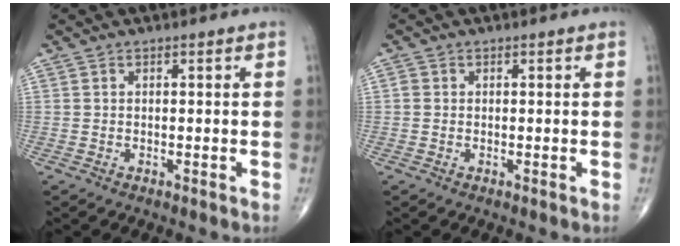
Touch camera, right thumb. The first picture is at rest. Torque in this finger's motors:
{"motor_torque": [-0.54, 0.42, -0.15, -0.21, 0.03]}